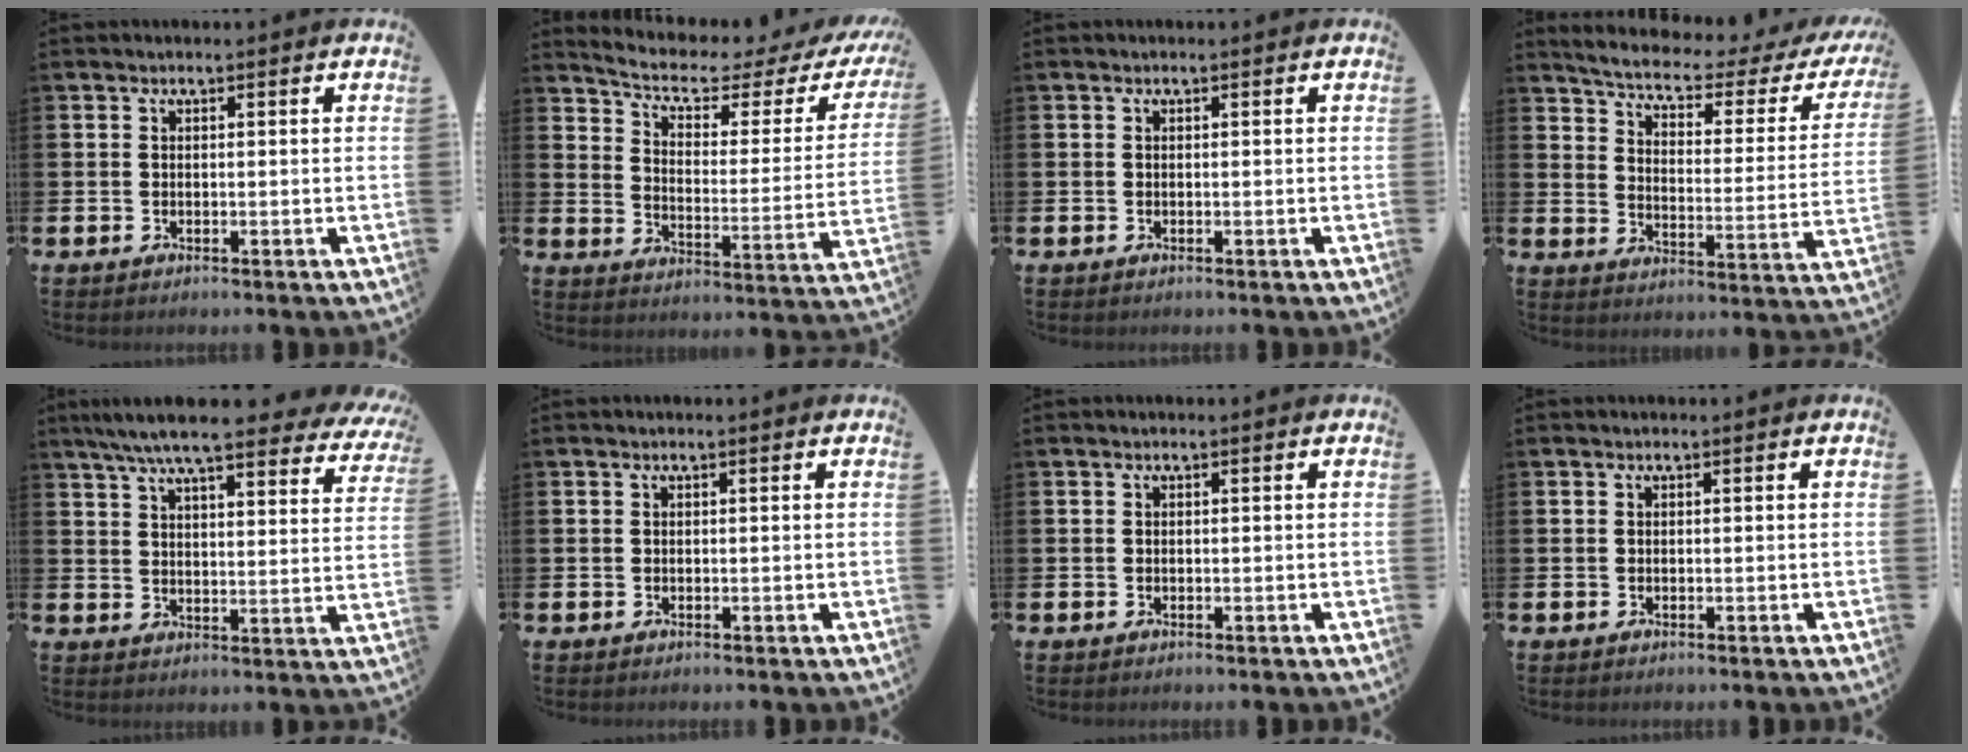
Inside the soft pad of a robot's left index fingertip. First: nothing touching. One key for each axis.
{"total": 5.5, "fx": 4.4, "fy": 1.8, "fz": 2.8, "tx": -0.076, "ty": -0.034, "tz": 0.065}
{"total": 0.0}
{"total": 4.9, "fx": 4.2, "fy": 1.1, "fz": 2.1, "tx": -0.068, "ty": -0.034, "tz": 0.063}
{"total": 8.2, "fx": 7.3, "fy": 1.0, "fz": 3.6, "tx": -0.085, "ty": -0.038, "tz": 0.125}
{"total": 0.0}
{"total": 0.0}
{"total": 0.0}